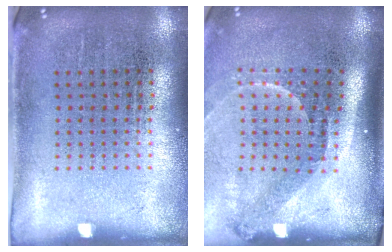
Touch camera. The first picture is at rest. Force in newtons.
{"total": 2.2, "press": 1.5, "slide": 1.6}